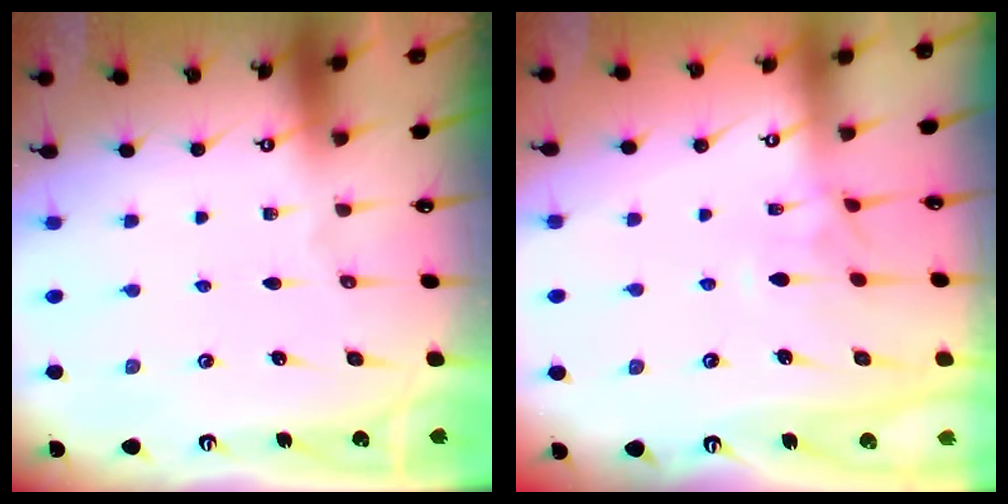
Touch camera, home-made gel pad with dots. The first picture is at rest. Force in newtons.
{"total": 1.2, "press": 0.9, "slide": 0.8}